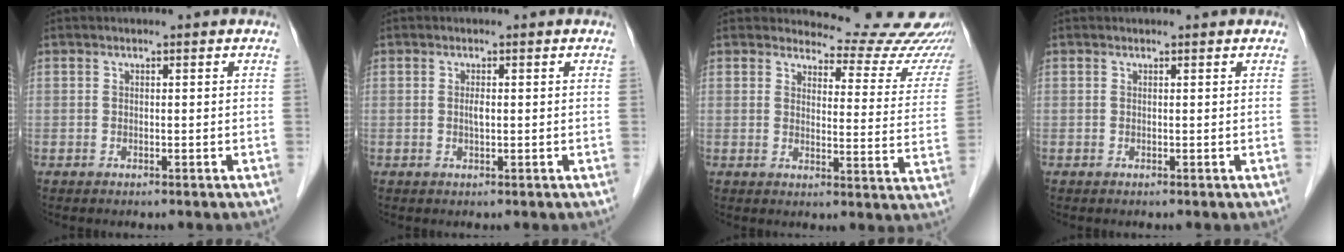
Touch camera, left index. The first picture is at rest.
{"total": 1.0, "force": [0.1, 0.2, 1.0], "torque": [-0.018, -0.001, 0.001]}
{"total": 15.8, "force": [15.3, 3.6, 1.2], "torque": [0.025, -0.086, 0.140]}
{"total": 0.6, "force": [0.5, 0.2, 0.0], "torque": [-0.006, 0.004, 0.007]}